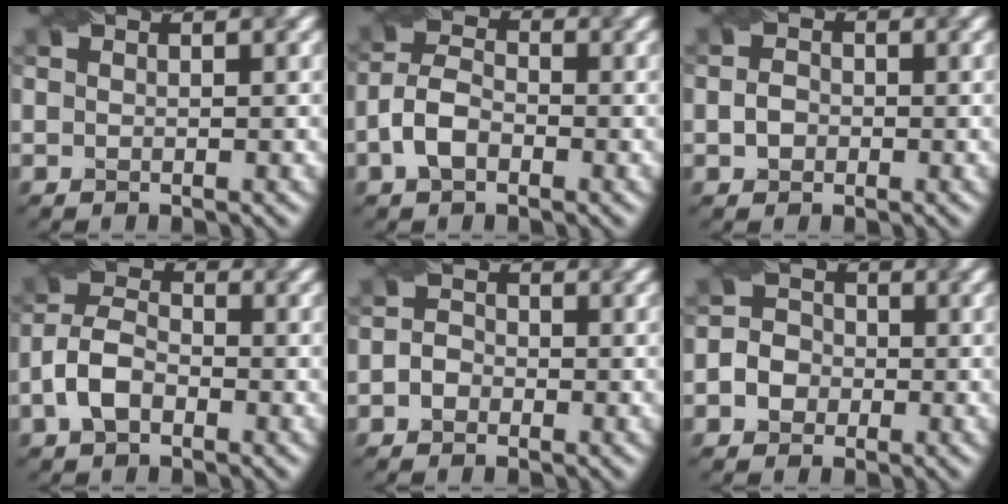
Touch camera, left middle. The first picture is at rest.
{"total": 3.5, "force": [-1.8, 1.9, 2.3], "torque": [-0.054, 0.009, -0.038]}
{"total": 1.4, "force": [-0.7, 1.1, 0.7], "torque": [-0.015, 0.003, -0.014]}
{"total": 4.0, "force": [-2.0, 2.3, 2.6], "torque": [-0.059, 0.009, -0.043]}
{"total": 1.6, "force": [-0.9, 1.2, 0.6], "torque": [-0.002, 0.004, -0.023]}
{"total": 3.7, "force": [-1.5, 3.2, 1.2], "torque": [-0.004, 0.011, -0.038]}